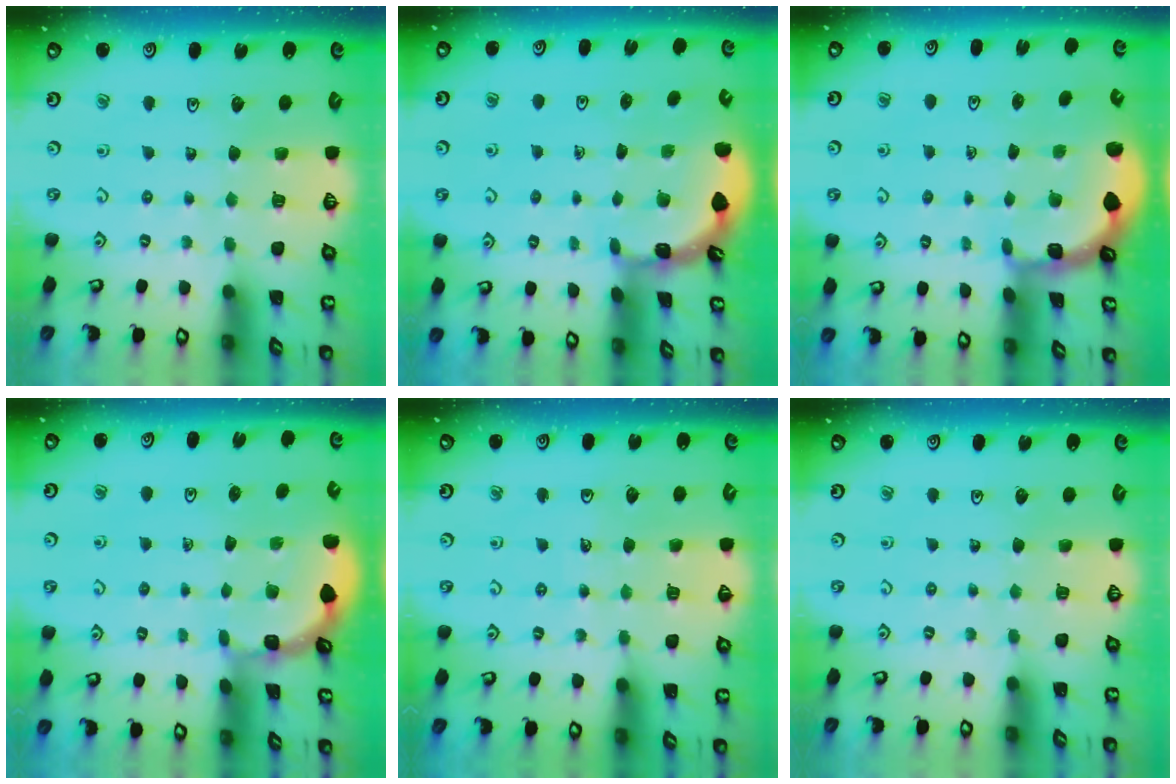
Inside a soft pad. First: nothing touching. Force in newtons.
{"total": 1.9, "press": 1.9, "slide": 0.1}
{"total": 1.9, "press": 1.9, "slide": 0.2}
{"total": 1.7, "press": 1.7, "slide": 0.1}
{"total": 5.0, "press": 4.7, "slide": 1.6}
{"total": 0.0}